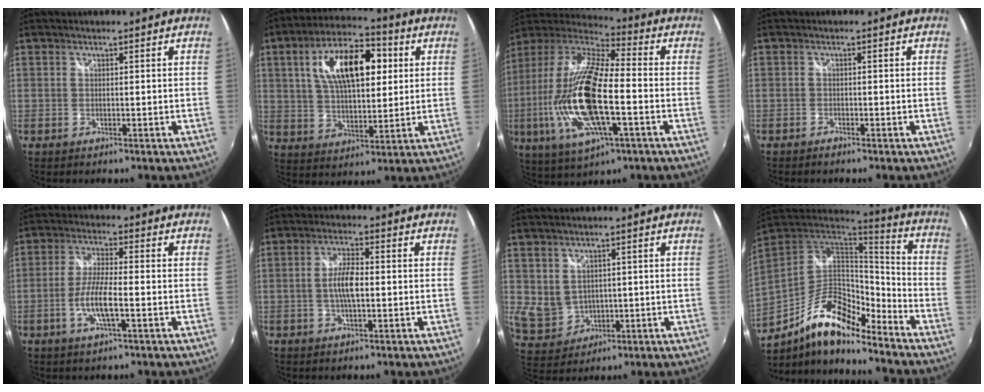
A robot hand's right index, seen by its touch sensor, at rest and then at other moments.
{"total": 16.3, "force": [4.6, 7.5, 13.7], "torque": [-0.243, 0.031, 0.077]}
{"total": 23.7, "force": [-4.6, 7.8, 21.9], "torque": [-0.432, -0.027, -0.091]}
{"total": 0.8, "force": [-0.8, 0.2, 0.2], "torque": [-0.006, -0.001, -0.016]}
{"total": 7.4, "force": [-2.3, 1.2, 6.9], "torque": [-0.141, -0.002, -0.045]}
{"total": 5.5, "force": [-0.6, 1.8, 5.2], "torque": [-0.100, 0.004, -0.011]}
{"total": 6.3, "force": [1.3, 5.5, 2.9], "torque": [-0.061, -0.002, 0.046]}
{"total": 16.6, "force": [-11.3, 5.4, 11.0], "torque": [-0.206, -0.002, -0.208]}